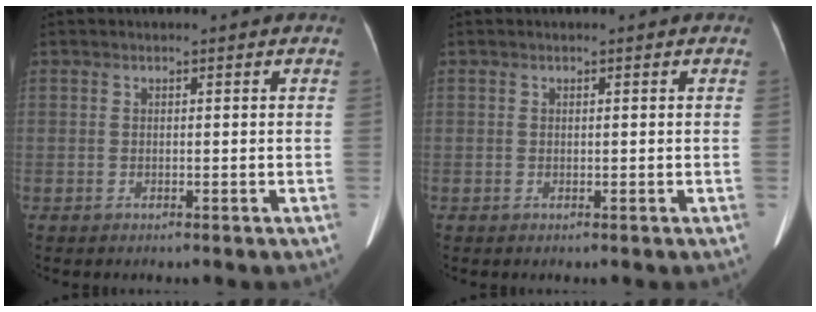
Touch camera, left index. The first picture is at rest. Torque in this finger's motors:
{"motor_torque": [0.00, 0.00, 0.00, 0.00]}